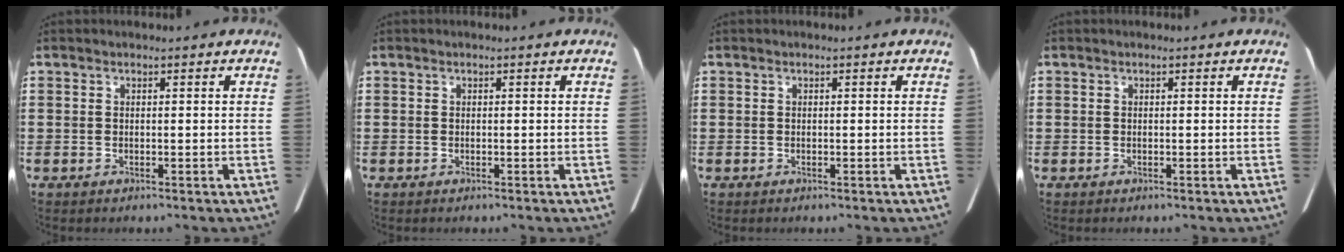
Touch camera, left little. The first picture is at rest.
{"total": 0.0}
{"total": 0.0}
{"total": 0.0}